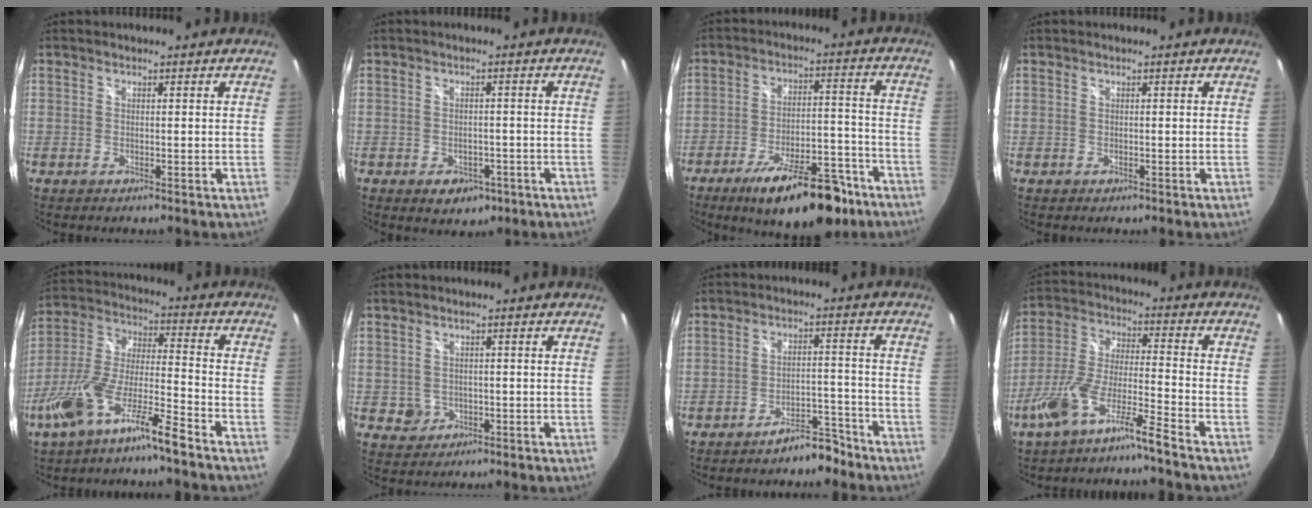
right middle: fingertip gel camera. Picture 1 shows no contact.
{"total": 5.4, "force": [-3.0, 3.7, 2.7], "torque": [-0.050, -0.003, -0.030]}
{"total": 18.6, "force": [-13.0, 6.3, 11.8], "torque": [-0.184, -0.006, -0.184]}
{"total": 0.0}
{"total": 13.4, "force": [-9.0, 1.7, 9.9], "torque": [-0.204, -0.007, -0.169]}
{"total": 2.6, "force": [-0.3, 2.5, 0.6], "torque": [-0.010, 0.002, 0.002]}
{"total": 6.3, "force": [-5.4, 2.2, 2.3], "torque": [-0.043, 0.022, -0.071]}
{"total": 9.4, "force": [-7.0, -0.1, 6.3], "torque": [-0.138, 0.002, -0.132]}